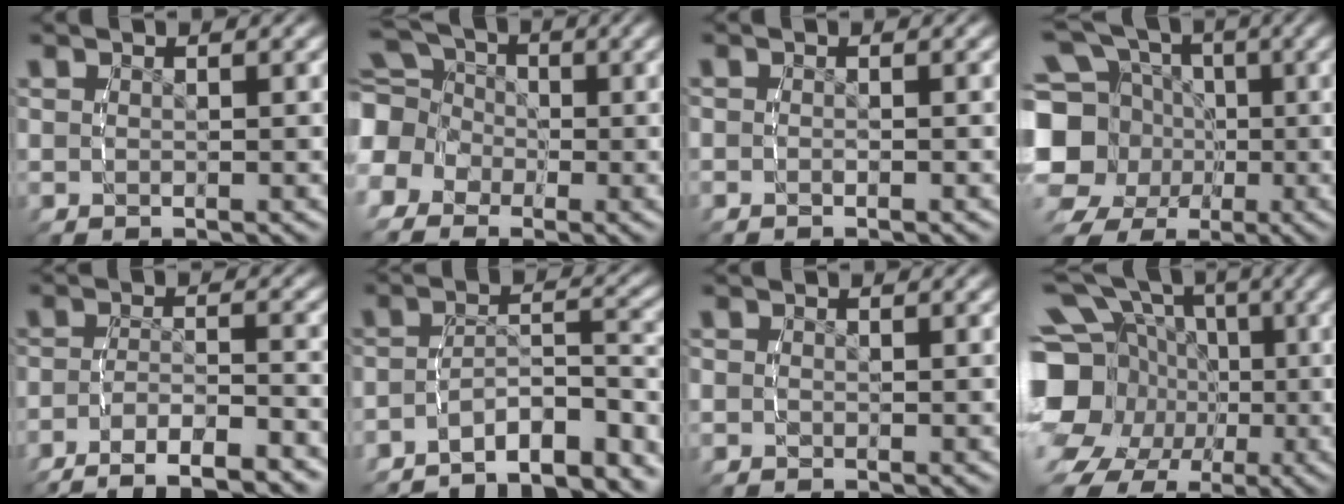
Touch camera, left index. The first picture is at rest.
{"total": 10.3, "force": [-0.1, 9.3, 4.5], "torque": [-0.104, -0.015, -0.017]}
{"total": 0.6, "force": [-0.4, 0.4, 0.1], "torque": [-0.005, -0.001, -0.010]}
{"total": 11.9, "force": [-0.4, 10.6, 5.2], "torque": [-0.121, -0.042, -0.009]}
{"total": 8.5, "force": [-7.6, 2.6, 2.9], "torque": [-0.046, -0.023, -0.116]}
{"total": 11.5, "force": [-10.3, 3.9, 3.2], "torque": [-0.037, -0.031, -0.156]}
{"total": 1.3, "force": [-0.3, 1.3, 0.1], "torque": [-0.008, -0.004, -0.008]}
{"total": 14.2, "force": [-0.1, 12.3, 7.1], "torque": [-0.127, -0.025, -0.014]}